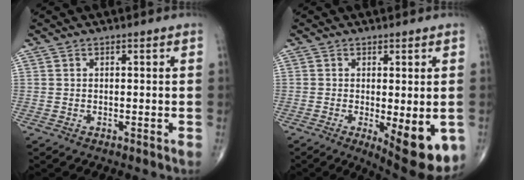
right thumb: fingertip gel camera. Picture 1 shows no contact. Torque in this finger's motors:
{"motor_torque": [-0.11, 0.69, 0.16, -0.16, 0.07]}